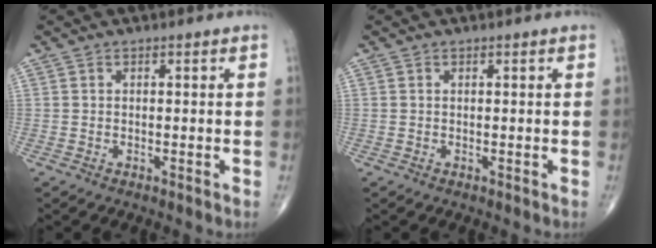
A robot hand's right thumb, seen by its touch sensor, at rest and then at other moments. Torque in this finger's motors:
{"motor_torque": [0.32, 0.27, 0.03, 0.13, 0.01]}